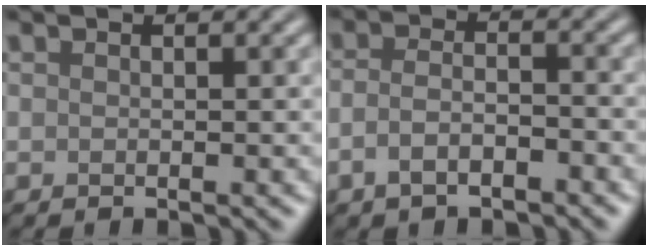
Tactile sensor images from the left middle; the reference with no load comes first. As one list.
[{"total": 3.0, "force": [-1.6, 1.4, 2.2], "torque": [-0.044, 0.002, -0.034]}]